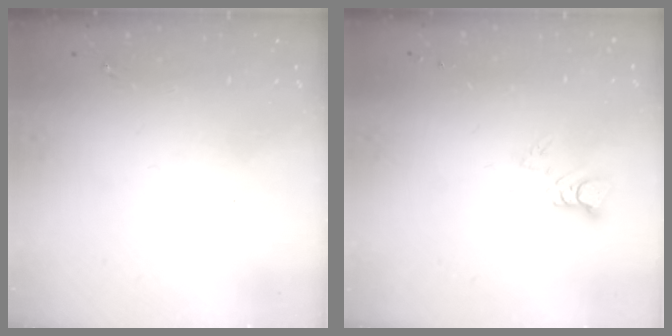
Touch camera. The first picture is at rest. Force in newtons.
{"total": 3.6, "press": 3.6, "slide": 0.2}